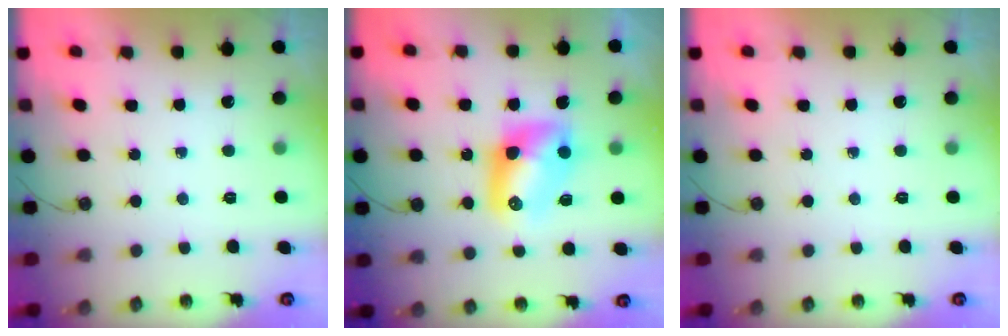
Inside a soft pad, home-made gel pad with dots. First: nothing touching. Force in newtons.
{"total": 9.8, "press": 9.7, "slide": 1.0}
{"total": 0.0}